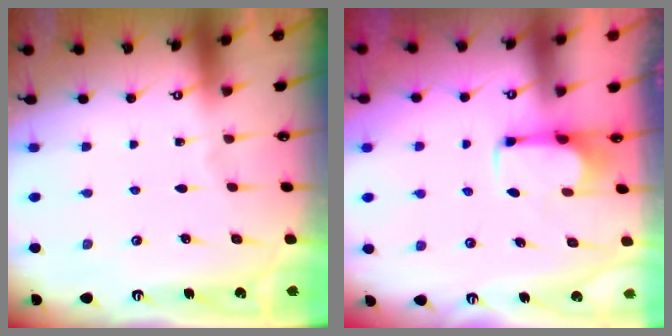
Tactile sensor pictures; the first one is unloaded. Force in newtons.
{"total": 2.8, "press": 2.7, "slide": 0.9}